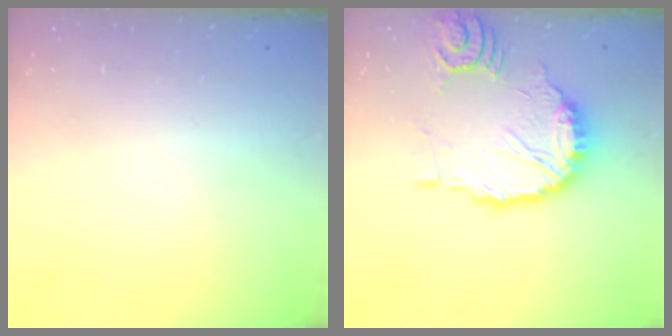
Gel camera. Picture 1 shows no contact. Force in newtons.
{"total": 14.6, "press": 14.5, "slide": 1.9}